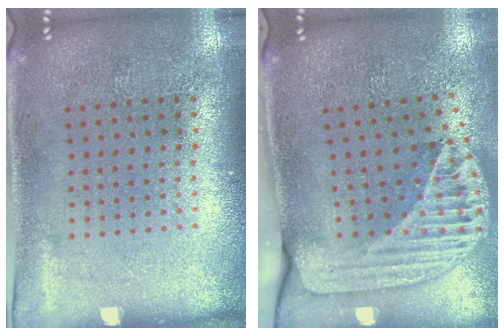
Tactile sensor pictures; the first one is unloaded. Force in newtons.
{"total": 2.6, "press": 1.8, "slide": 1.8}